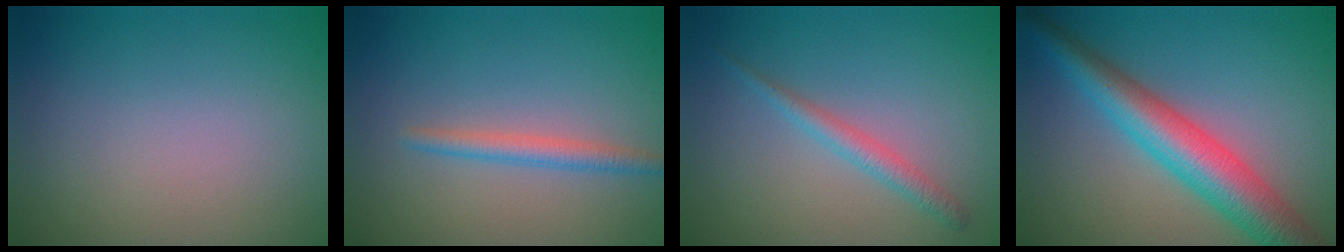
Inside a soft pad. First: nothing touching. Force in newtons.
{"total": 1.9, "press": 1.9, "slide": 0.1}
{"total": 1.7, "press": 1.7, "slide": 0.1}
{"total": 7.0, "press": 7.0, "slide": 0.0}